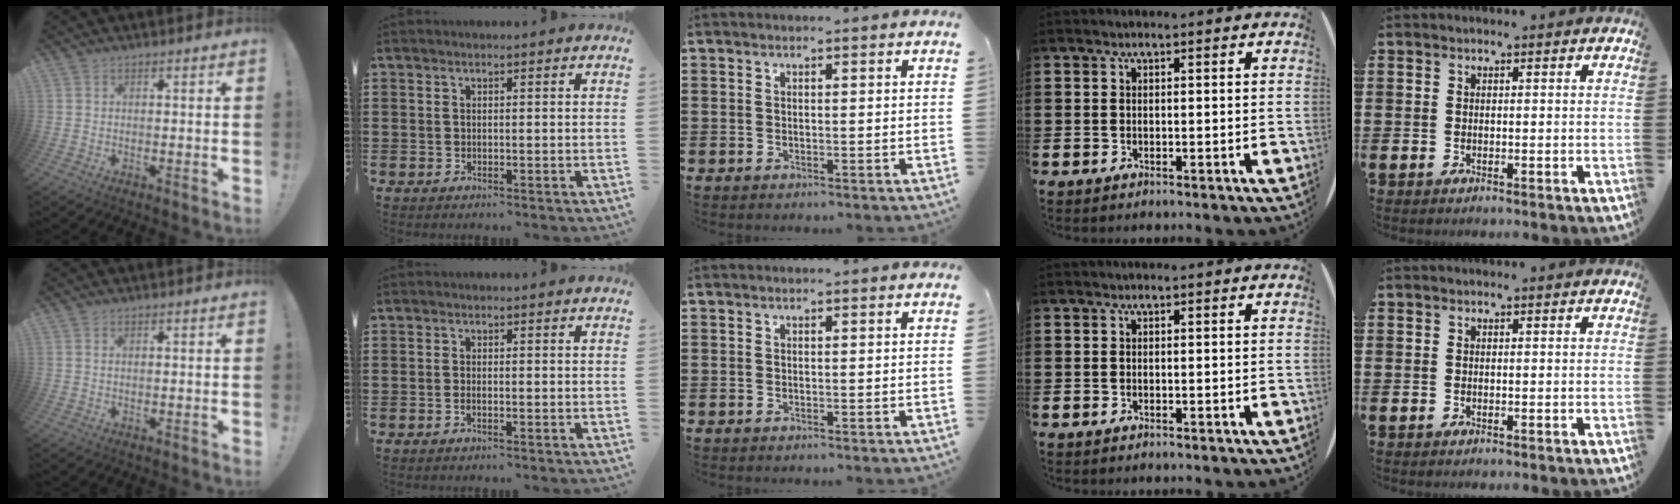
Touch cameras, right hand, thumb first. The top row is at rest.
{"thumb": {"total": 0.8, "force": [0.4, 0.2, 0.6], "torque": [-0.011, 0.000, 0.008]}, "index": {"total": 0.7, "force": [-0.4, 0.1, 0.6], "torque": [-0.011, -0.004, -0.007]}}